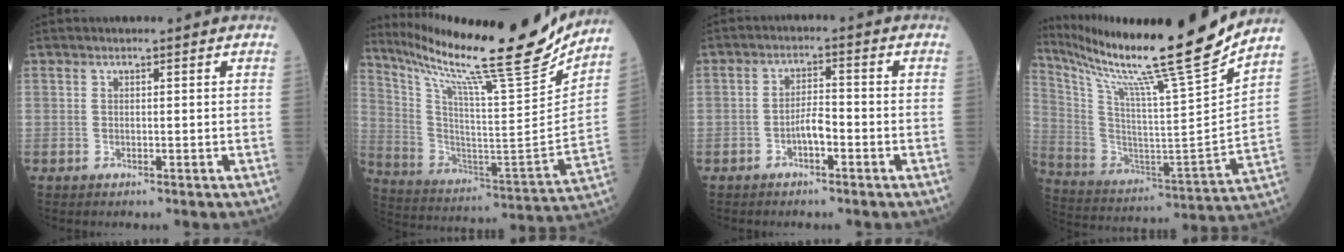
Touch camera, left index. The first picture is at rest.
{"total": 25.8, "force": [22.0, 0.2, 13.4], "torque": [-0.243, -0.069, 0.341]}
{"total": 3.3, "force": [-1.7, 0.9, 2.7], "torque": [-0.046, 0.003, -0.035]}
{"total": 24.3, "force": [20.3, -2.4, 13.2], "torque": [-0.240, -0.067, 0.331]}